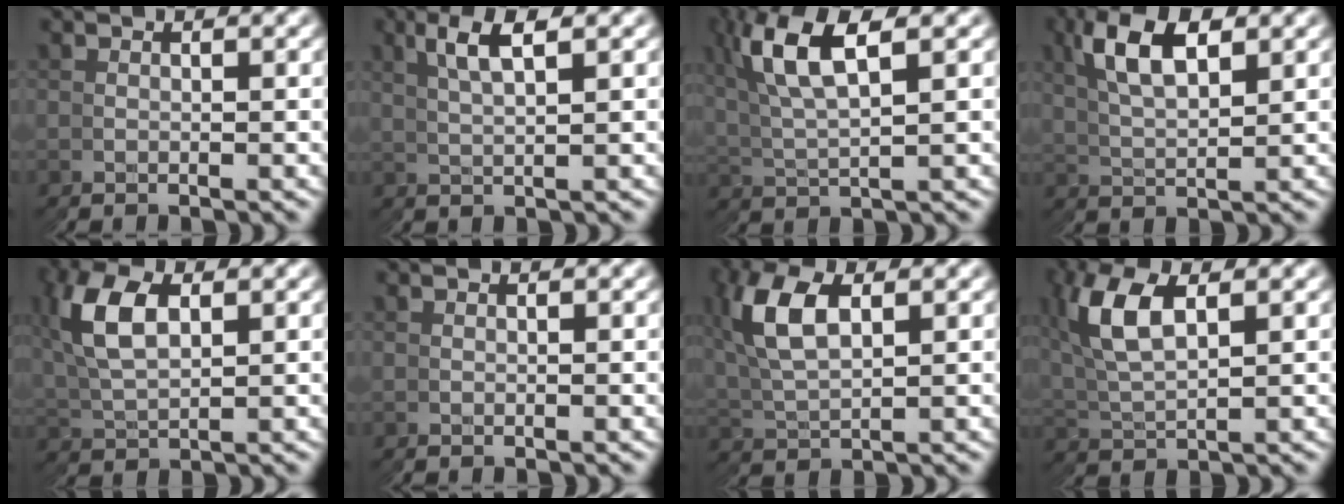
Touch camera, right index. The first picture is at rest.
{"total": 2.9, "force": [2.2, -0.2, 1.9], "torque": [-0.034, 0.008, 0.040]}
{"total": 6.0, "force": [3.1, 2.5, 4.5], "torque": [-0.110, -0.004, 0.061]}
{"total": 4.9, "force": [2.8, 2.0, 3.5], "torque": [-0.075, 0.003, 0.049]}
{"total": 5.1, "force": [1.9, 3.3, 3.4], "torque": [-0.102, -0.008, 0.045]}
{"total": 0.0}
{"total": 5.3, "force": [2.2, 3.1, 3.7], "torque": [-0.107, -0.006, 0.049]}
{"total": 5.4, "force": [2.4, 3.0, 3.8], "torque": [-0.111, -0.005, 0.052]}